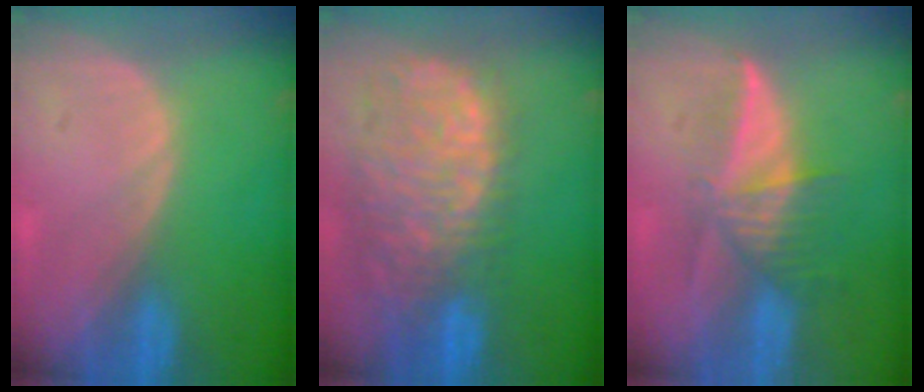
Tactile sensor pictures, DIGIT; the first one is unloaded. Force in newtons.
{"total": 13.3, "press": 11.0, "slide": 7.5}
{"total": 6.0, "press": 5.8, "slide": 1.6}